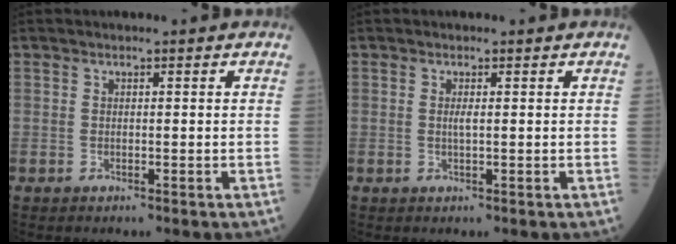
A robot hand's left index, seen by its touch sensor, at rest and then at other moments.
{"total": 0.9, "force": [0.1, 0.1, 0.9], "torque": [-0.021, -0.001, 0.001]}